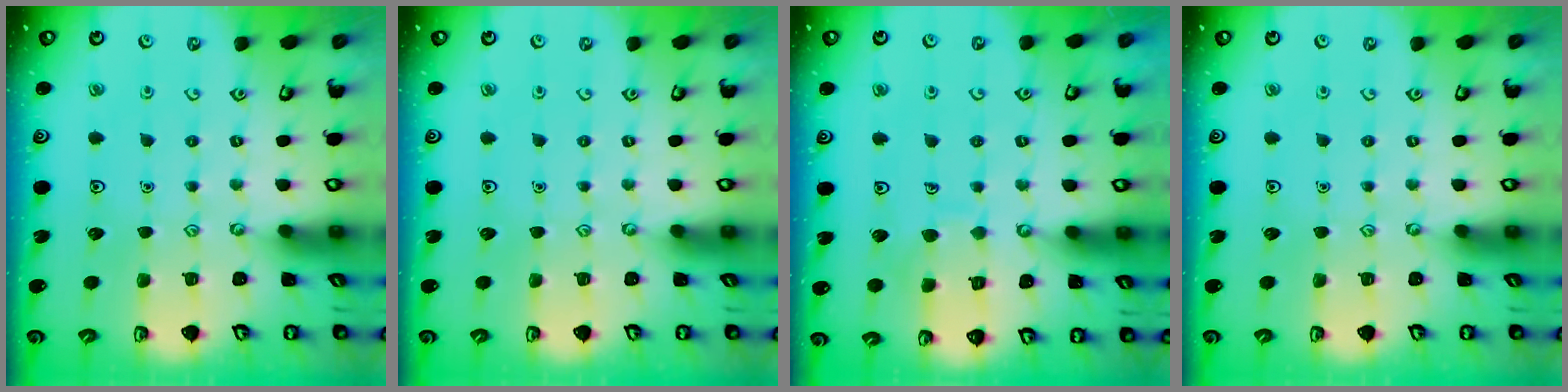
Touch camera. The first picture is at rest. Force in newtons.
{"total": 0.0}
{"total": 6.4, "press": 6.3, "slide": 0.5}
{"total": 0.0}